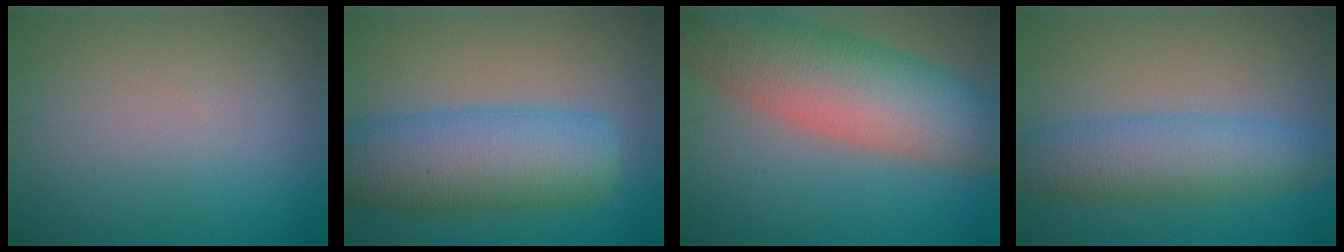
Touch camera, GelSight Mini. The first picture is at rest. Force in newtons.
{"total": 9.5, "press": 9.5, "slide": 0.2}
{"total": 10.5, "press": 10.4, "slide": 0.7}
{"total": 4.5, "press": 4.5, "slide": 0.1}